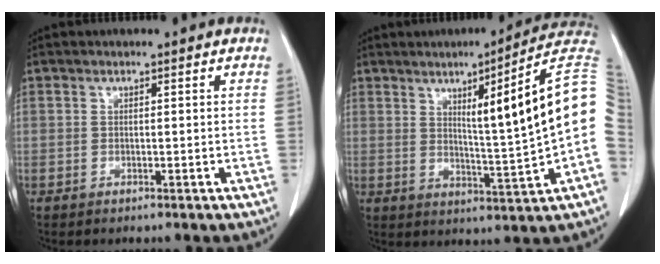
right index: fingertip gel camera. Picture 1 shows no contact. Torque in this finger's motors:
{"motor_torque": [1.90, 0.07, 0.33, 0.09]}